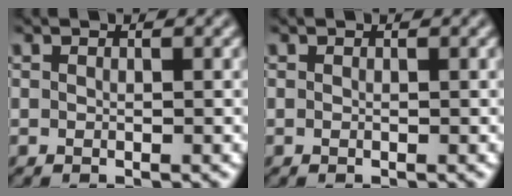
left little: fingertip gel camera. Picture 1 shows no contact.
{"total": 0.0}